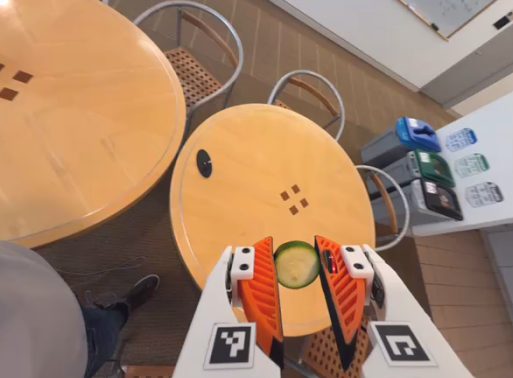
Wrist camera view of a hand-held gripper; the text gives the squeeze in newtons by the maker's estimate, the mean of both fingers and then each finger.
{"total": 10.1, "left": 10.3, "right": 9.9}